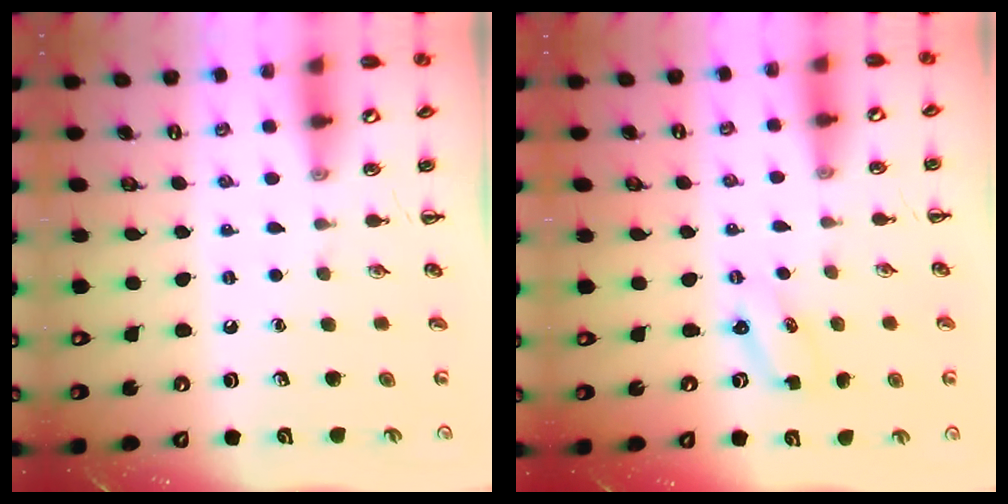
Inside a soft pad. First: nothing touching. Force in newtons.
{"total": 2.4, "press": 2.4, "slide": 0.6}